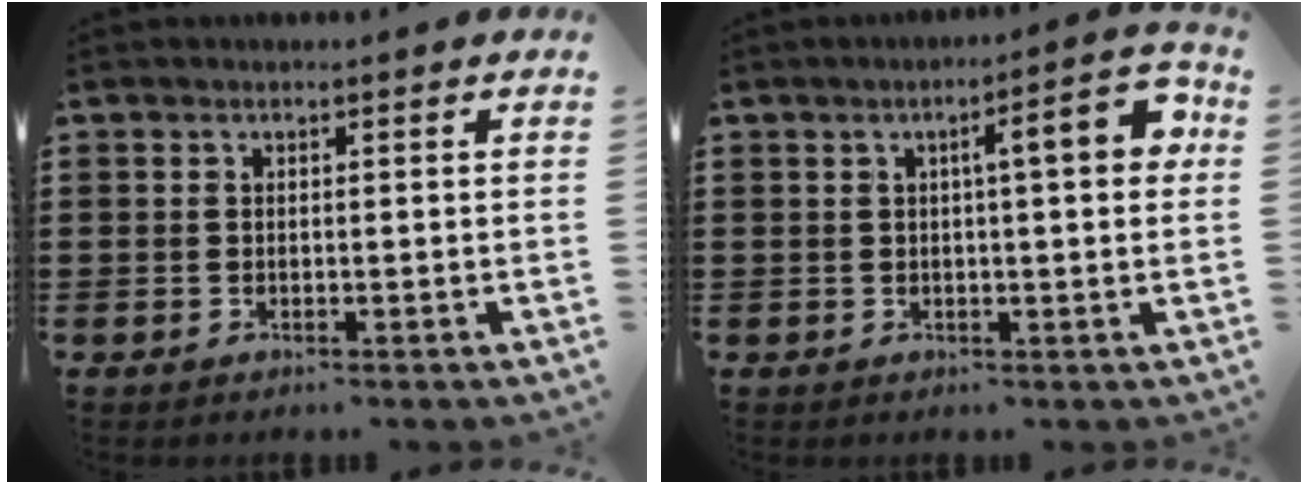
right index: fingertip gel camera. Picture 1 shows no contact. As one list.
[{"total": 7.1, "force": [1.4, 1.4, 6.8], "torque": [-0.097, -0.004, 0.013]}]